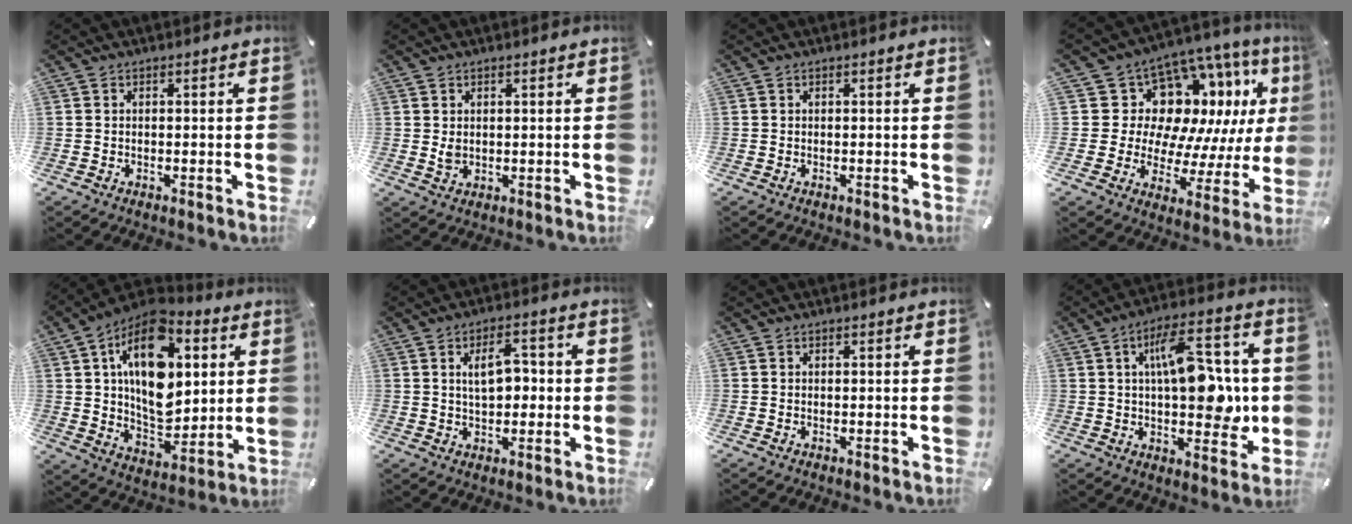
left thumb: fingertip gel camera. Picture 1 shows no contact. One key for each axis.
{"total": 2.0, "fx": 0.7, "fy": 1.6, "fz": 1.0, "tx": -0.006, "ty": -0.003, "tz": 0.009}
{"total": 0.0}
{"total": 15.4, "fx": 6.0, "fy": 11.6, "fz": 8.1, "tx": -0.140, "ty": -0.071, "tz": 0.118}
{"total": 20.4, "fx": 6.0, "fy": 12.9, "fz": 14.7, "tx": -0.248, "ty": -0.028, "tz": 0.103}
{"total": 7.3, "fx": 1.0, "fy": 4.3, "fz": 5.8, "tx": -0.091, "ty": 0.006, "tz": 0.009}
{"total": 0.0}
{"total": 17.0, "fx": 3.0, "fy": 8.1, "fz": 14.7, "tx": -0.211, "ty": -0.001, "tz": 0.050}